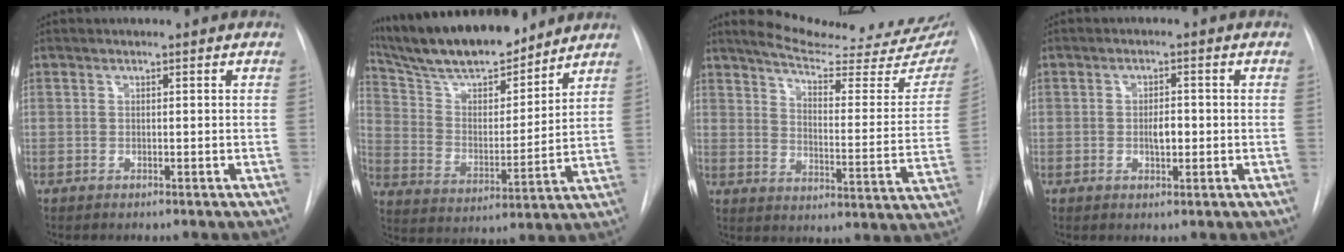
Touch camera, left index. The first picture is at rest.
{"total": 18.4, "force": [16.3, 3.5, 7.9], "torque": [-0.140, 0.009, 0.280]}
{"total": 22.0, "force": [19.2, 3.3, 10.3], "torque": [-0.140, -0.061, 0.237]}
{"total": 2.7, "force": [-0.3, 1.2, 2.4], "torque": [-0.041, 0.002, -0.003]}